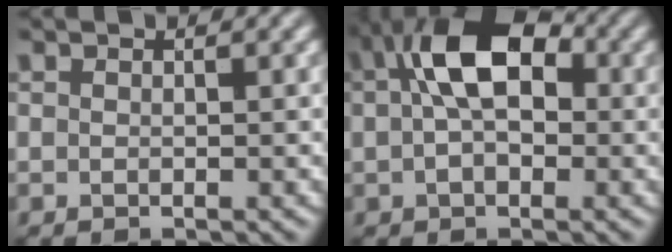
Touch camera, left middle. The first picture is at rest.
{"total": 8.2, "force": [1.6, 4.7, 6.4], "torque": [-0.117, 0.021, 0.019]}